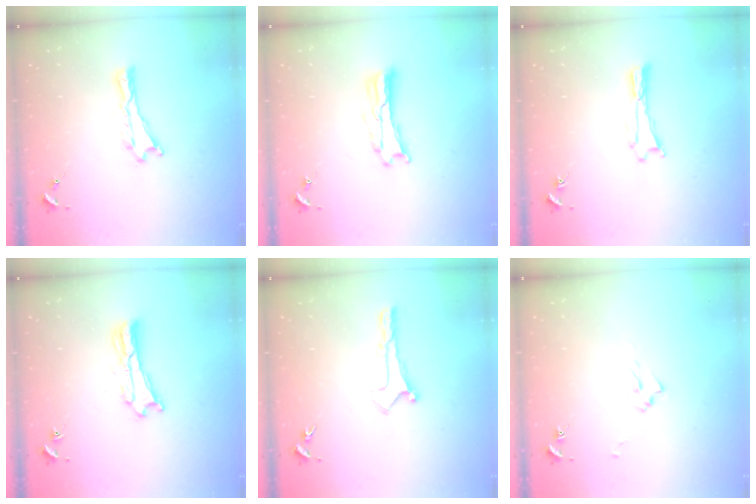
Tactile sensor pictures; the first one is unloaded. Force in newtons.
{"total": 1.0, "press": 1.0, "slide": 0.2}
{"total": 0.7, "press": 0.7, "slide": 0.1}
{"total": 1.8, "press": 1.8, "slide": 0.3}
{"total": 0.0}
{"total": 2.5, "press": 2.5, "slide": 0.4}